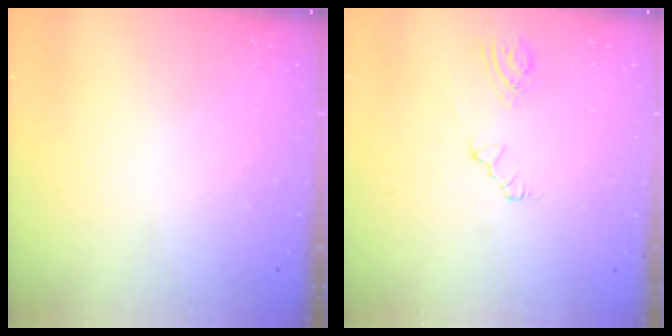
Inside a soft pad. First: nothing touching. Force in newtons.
{"total": 3.7, "press": 3.7, "slide": 0.5}